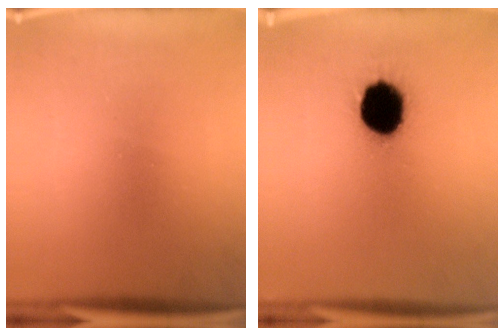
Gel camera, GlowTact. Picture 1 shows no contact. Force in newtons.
{"total": 15.0}